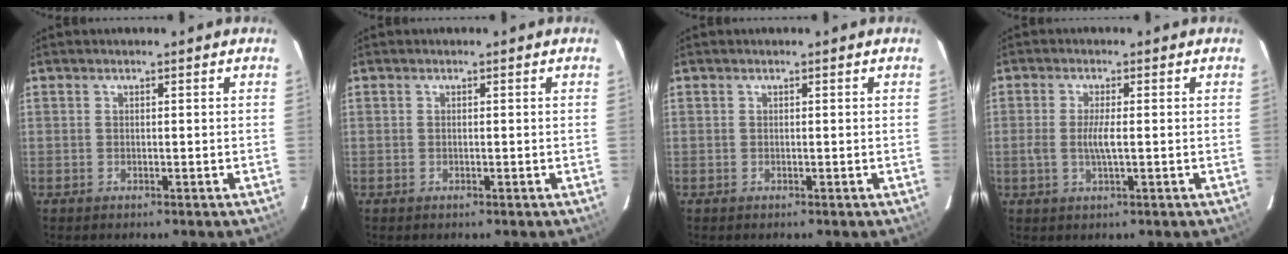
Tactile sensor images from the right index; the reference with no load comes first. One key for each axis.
{"total": 0.0}
{"total": 0.0}
{"total": 3.4, "fx": -0.4, "fy": 0.4, "fz": 3.4, "tx": -0.068, "ty": -0.003, "tz": -0.008}